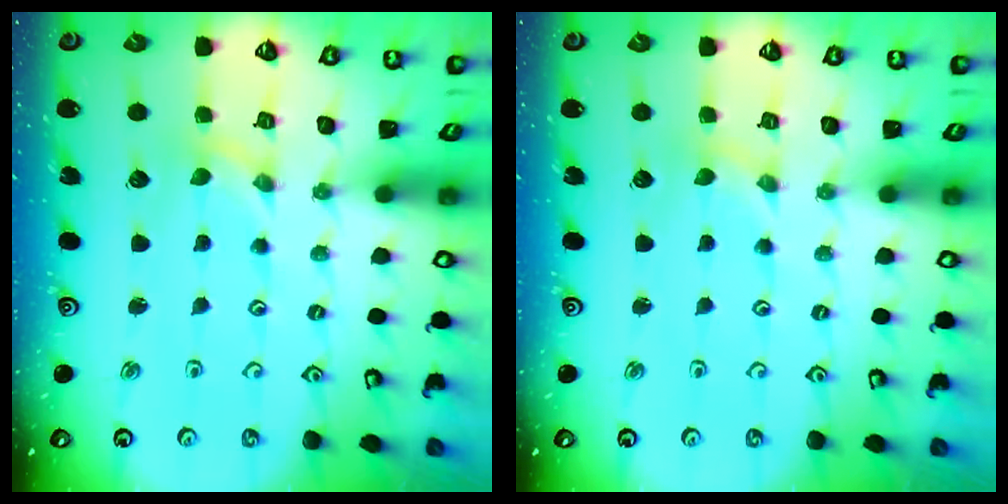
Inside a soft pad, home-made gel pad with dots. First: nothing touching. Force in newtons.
{"total": 0.0}